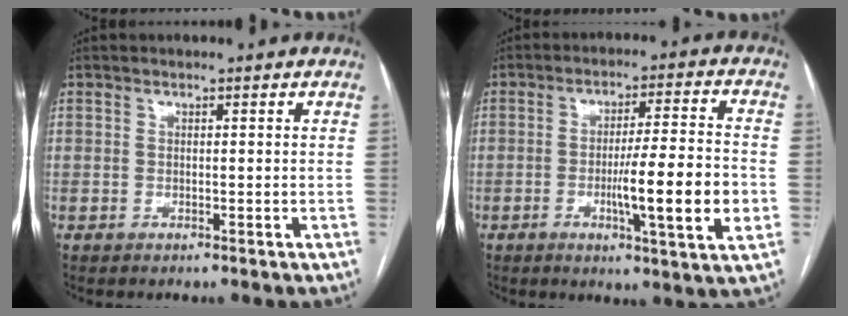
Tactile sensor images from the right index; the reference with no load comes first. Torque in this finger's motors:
{"motor_torque": [1.99, -0.15, 0.87, 0.19]}